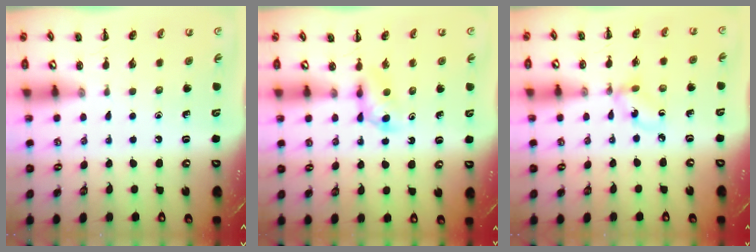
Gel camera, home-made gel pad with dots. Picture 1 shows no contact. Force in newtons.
{"total": 3.6, "press": 3.3, "slide": 1.5}
{"total": 2.9, "press": 2.8, "slide": 0.6}